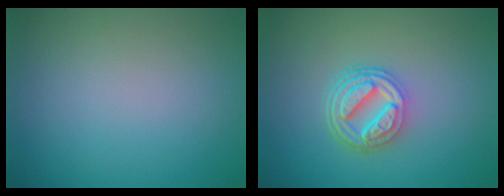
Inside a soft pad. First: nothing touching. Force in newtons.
{"total": 5.0, "press": 3.8, "slide": 3.2}